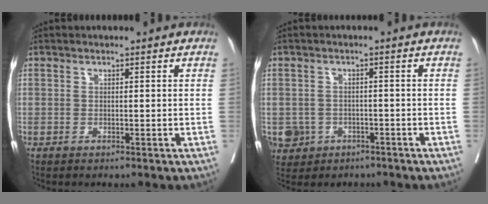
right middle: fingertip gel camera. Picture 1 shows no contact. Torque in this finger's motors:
{"motor_torque": [0.17, -0.12, 0.03, 0.00]}